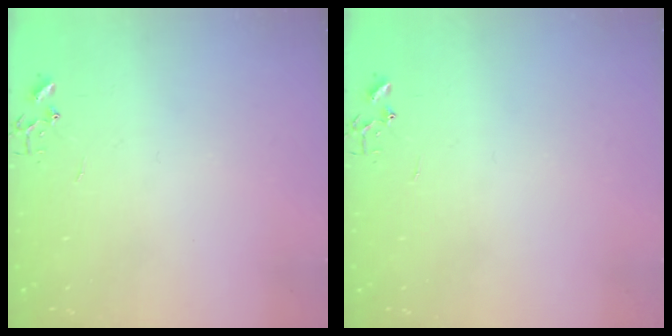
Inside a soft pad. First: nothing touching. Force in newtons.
{"total": 0.0}